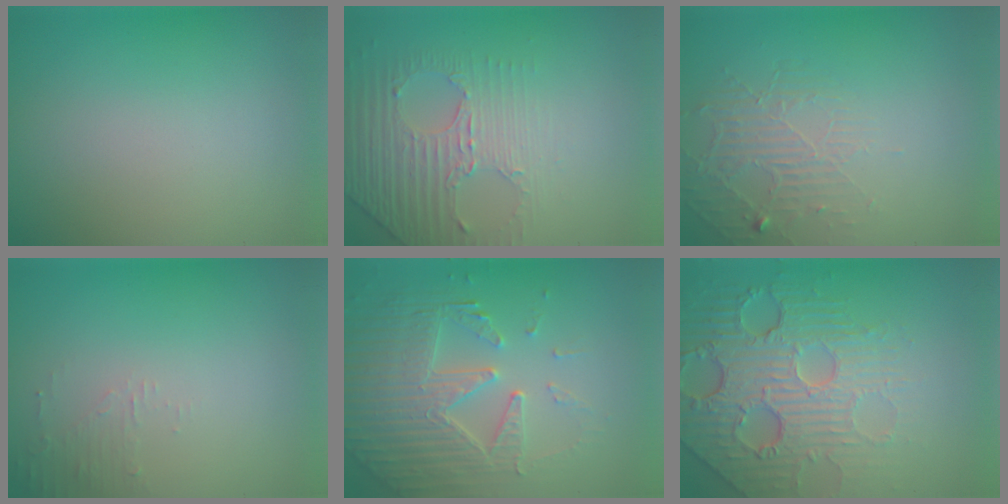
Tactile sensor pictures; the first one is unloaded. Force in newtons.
{"total": 4.5, "press": 3.2, "slide": 3.1}
{"total": 2.0, "press": 1.1, "slide": 1.7}
{"total": 1.3, "press": 1.2, "slide": 0.3}
{"total": 6.4, "press": 5.0, "slide": 4.0}
{"total": 7.3, "press": 5.4, "slide": 5.0}